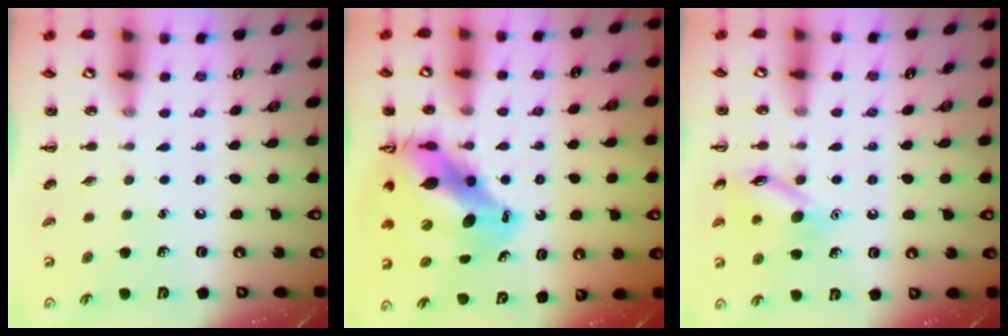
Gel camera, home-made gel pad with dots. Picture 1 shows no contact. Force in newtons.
{"total": 12.1, "press": 11.5, "slide": 3.7}
{"total": 11.6, "press": 11.5, "slide": 1.0}